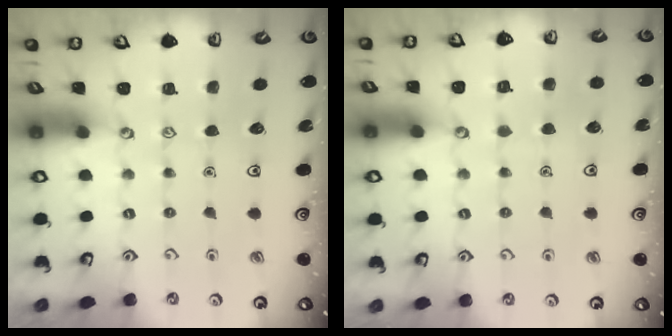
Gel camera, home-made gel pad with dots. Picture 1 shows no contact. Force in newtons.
{"total": 2.6, "press": 2.6, "slide": 0.3}